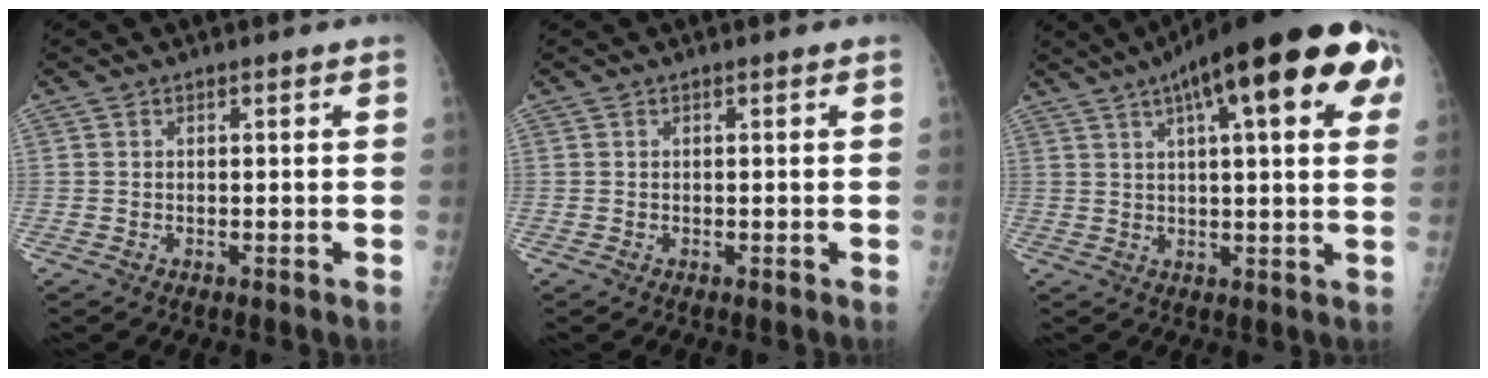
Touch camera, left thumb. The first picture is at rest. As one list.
[{"total": 0.0}, {"total": 23.0, "force": [9.6, 6.4, 19.9], "torque": [-0.281, 0.022, 0.129]}]